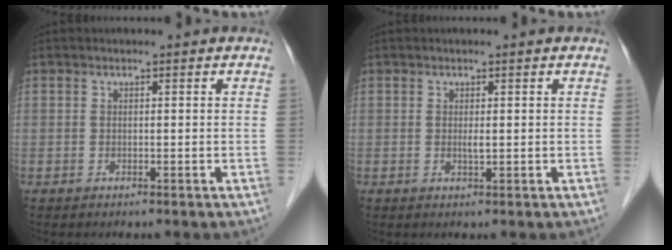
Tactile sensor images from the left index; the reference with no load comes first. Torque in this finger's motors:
{"motor_torque": [0.13, 0.05, -0.06, 0.00]}